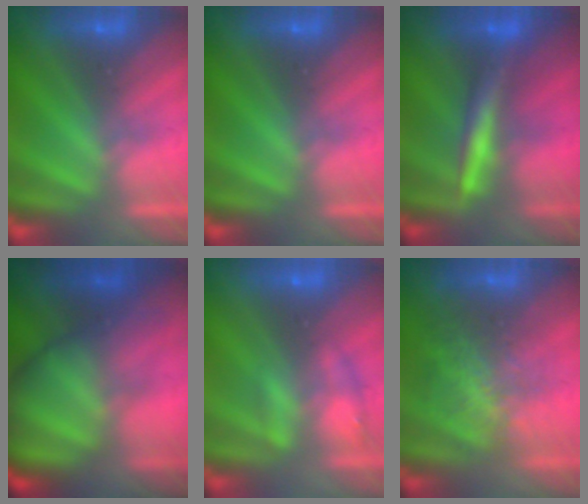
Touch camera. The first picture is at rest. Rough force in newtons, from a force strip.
{"total": 0.0}
{"total": 3.1}
{"total": 9.4}
{"total": 2.2}
{"total": 2.8}